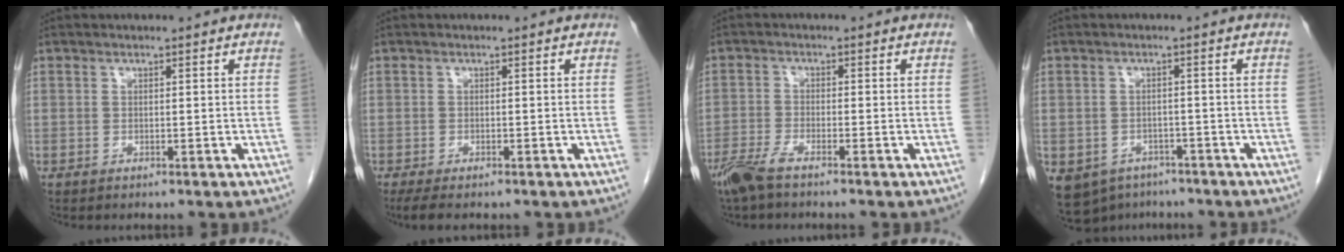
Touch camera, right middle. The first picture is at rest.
{"total": 4.2, "force": [-3.2, 1.3, 2.4], "torque": [-0.038, -0.012, -0.046]}
{"total": 4.2, "force": [-3.3, 0.4, 2.6], "torque": [-0.059, -0.010, -0.071]}
{"total": 9.6, "force": [-6.5, 6.7, 2.3], "torque": [-0.062, -0.003, -0.084]}